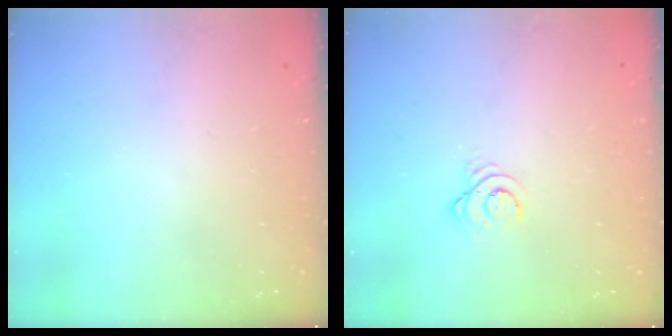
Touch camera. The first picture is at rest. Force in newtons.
{"total": 3.2, "press": 3.1, "slide": 0.4}